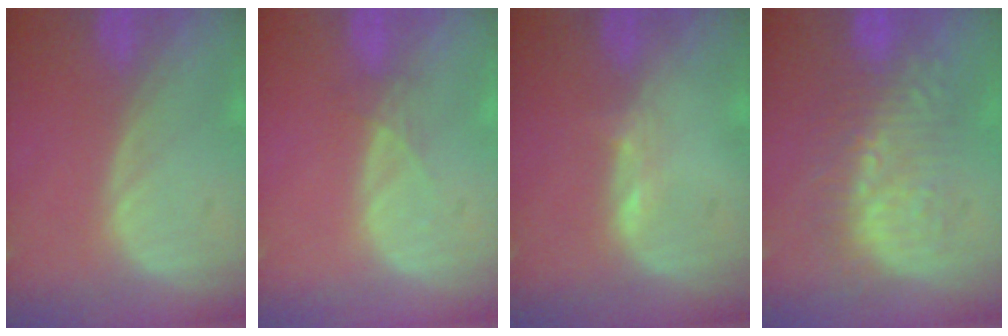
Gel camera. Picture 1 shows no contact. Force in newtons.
{"total": 1.1, "press": 1.1, "slide": 0.2}
{"total": 1.3, "press": 1.2, "slide": 0.5}
{"total": 8.8, "press": 8.5, "slide": 2.2}